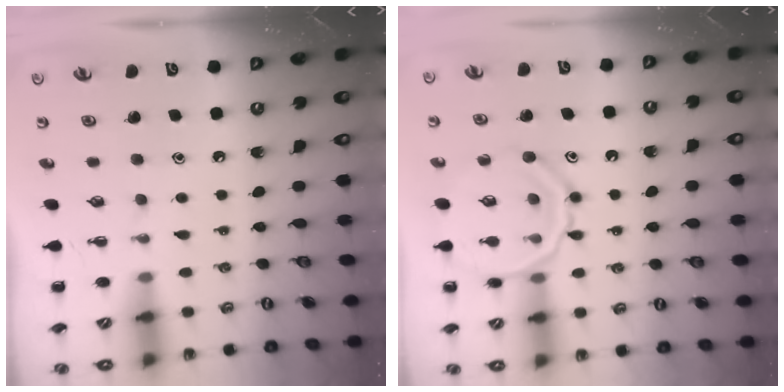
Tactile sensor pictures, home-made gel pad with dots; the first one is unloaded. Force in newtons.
{"total": 14.4, "press": 14.3, "slide": 1.7}